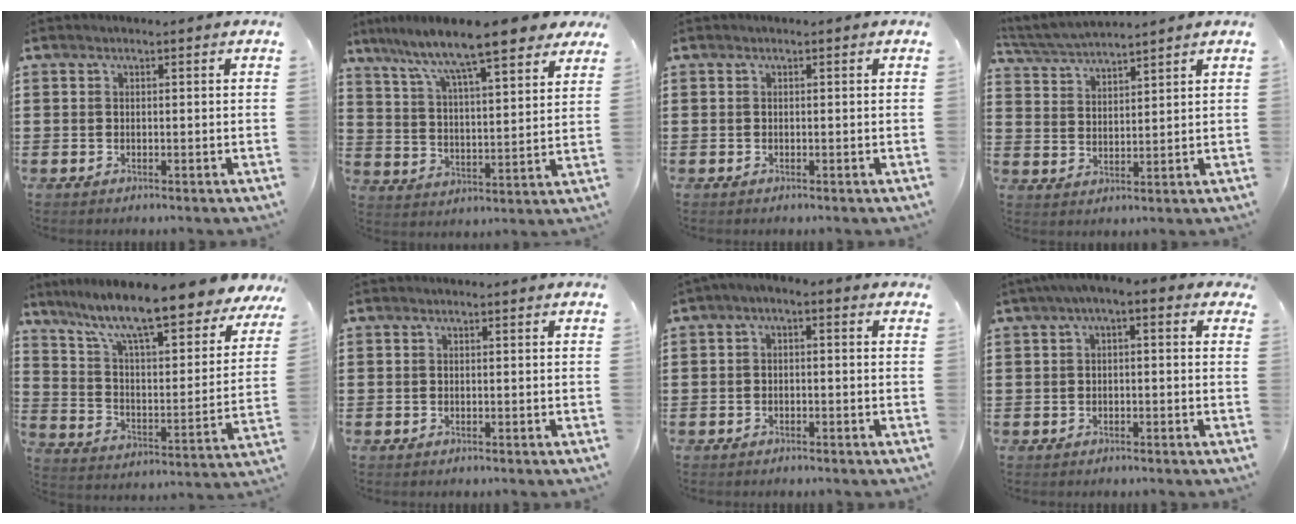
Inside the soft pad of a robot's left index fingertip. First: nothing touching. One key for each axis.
{"total": 9.7, "fx": 8.1, "fy": 0.9, "fz": 5.3, "tx": -0.128, "ty": -0.047, "tz": 0.129}
{"total": 0.0}
{"total": 4.1, "fx": 4.0, "fy": -0.1, "fz": 0.6, "tx": -0.028, "ty": -0.015, "tz": 0.073}
{"total": 11.5, "fx": 9.4, "fy": 0.9, "fz": 6.5, "tx": -0.152, "ty": -0.064, "tz": 0.157}
{"total": 0.0}
{"total": 1.9, "fx": -1.7, "fy": 0.3, "fz": 0.6, "tx": -0.012, "ty": 0.001, "tz": -0.036}
{"total": 2.5, "fx": -1.6, "fy": 0.6, "fz": 1.8, "tx": -0.038, "ty": 0.001, "tz": -0.038}